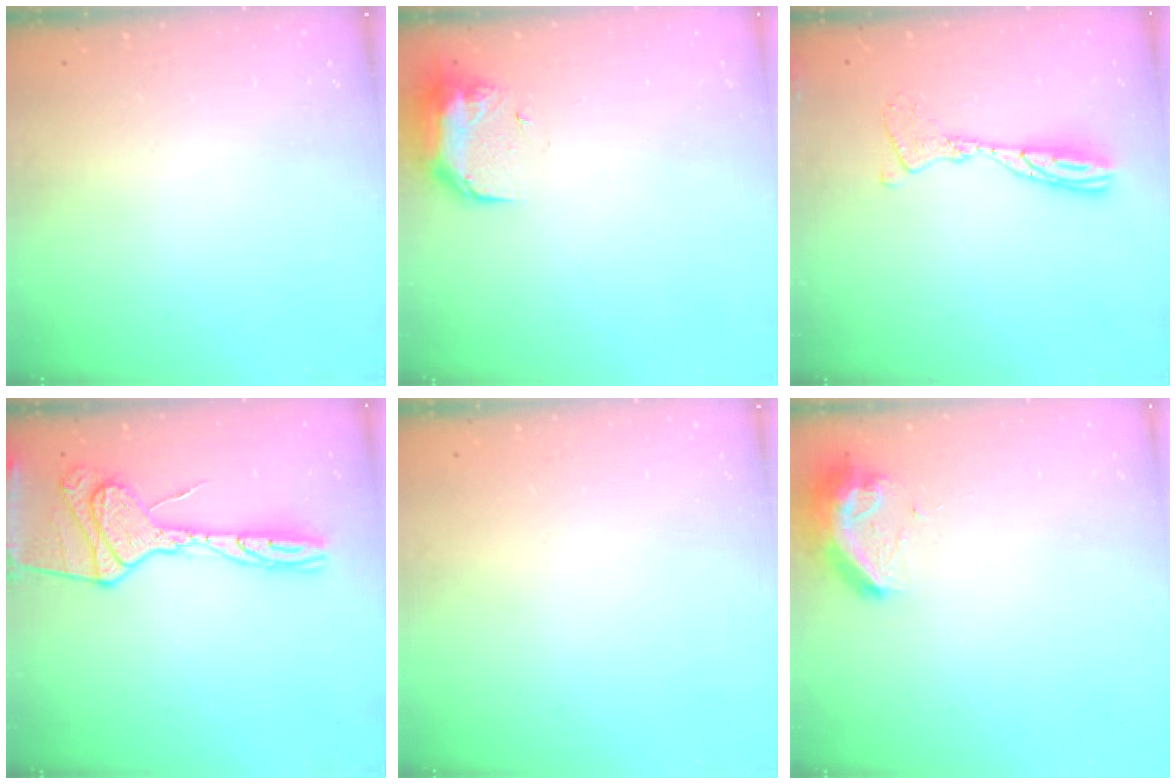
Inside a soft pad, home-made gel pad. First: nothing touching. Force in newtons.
{"total": 11.2, "press": 9.8, "slide": 5.5}
{"total": 10.8, "press": 10.8, "slide": 1.0}
{"total": 18.9, "press": 18.8, "slide": 1.9}
{"total": 0.0}
{"total": 9.5, "press": 9.5, "slide": 0.6}